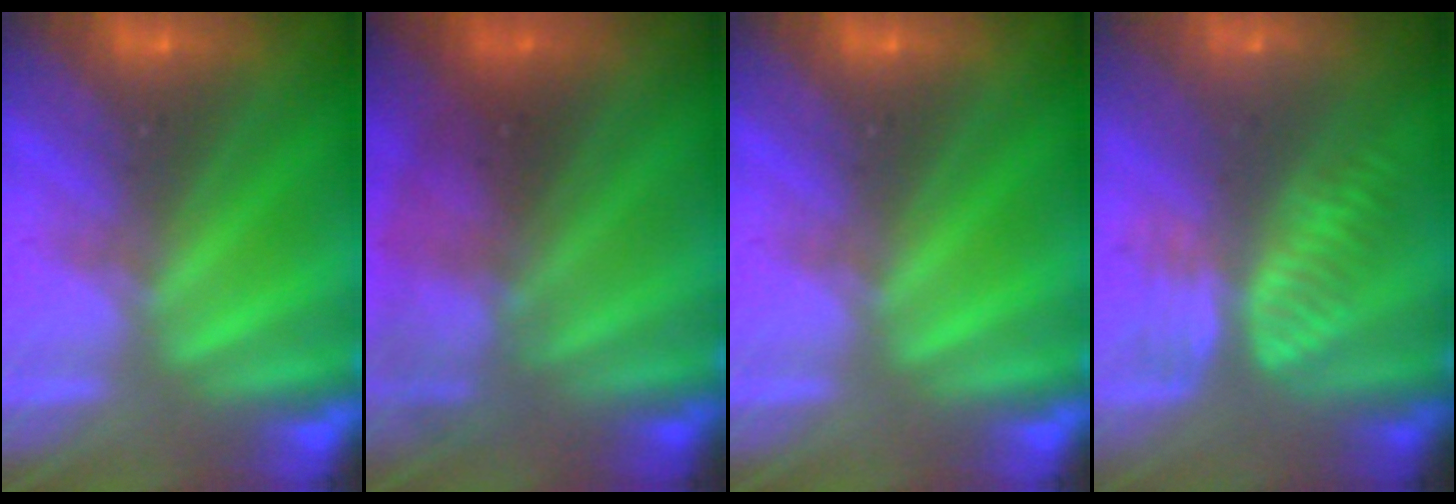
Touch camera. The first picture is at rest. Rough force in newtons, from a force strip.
{"total": 2.2}
{"total": 0.0}
{"total": 9.4}